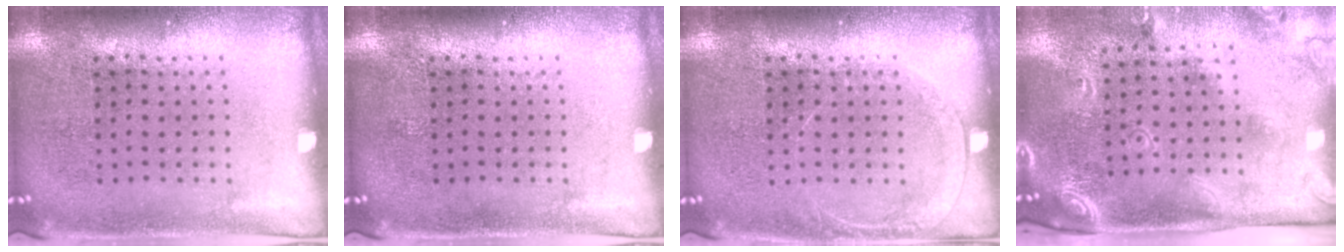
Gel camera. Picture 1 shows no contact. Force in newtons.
{"total": 0.0}
{"total": 1.3, "press": 1.3, "slide": 0.2}
{"total": 2.5, "press": 1.7, "slide": 1.9}